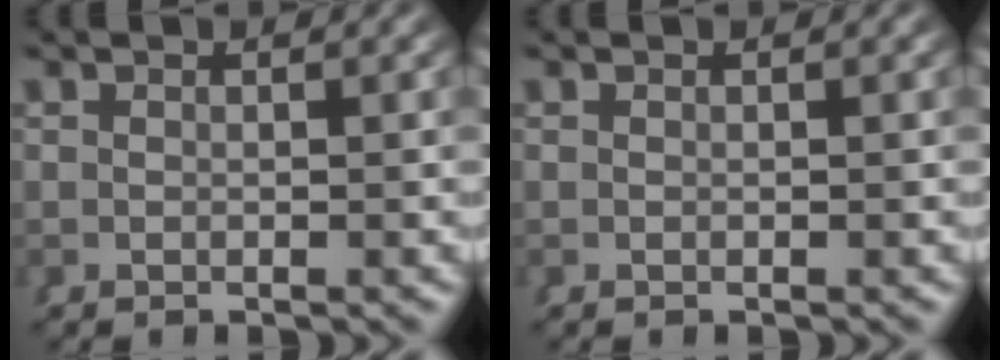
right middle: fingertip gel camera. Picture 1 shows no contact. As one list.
[{"total": 0.0}]